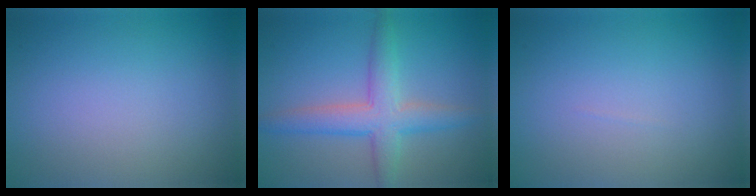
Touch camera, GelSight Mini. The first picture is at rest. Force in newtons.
{"total": 4.6, "press": 4.6, "slide": 0.2}
{"total": 0.0}